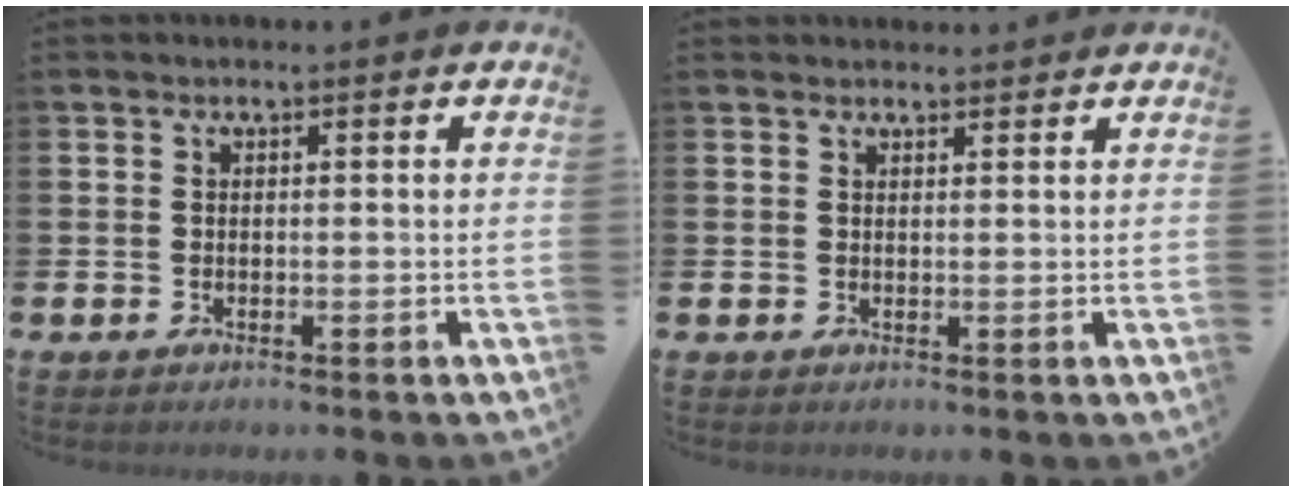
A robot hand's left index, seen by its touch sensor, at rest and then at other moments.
{"total": 1.6, "force": [1.5, 0.3, 0.0], "torque": [0.006, -0.005, 0.027]}